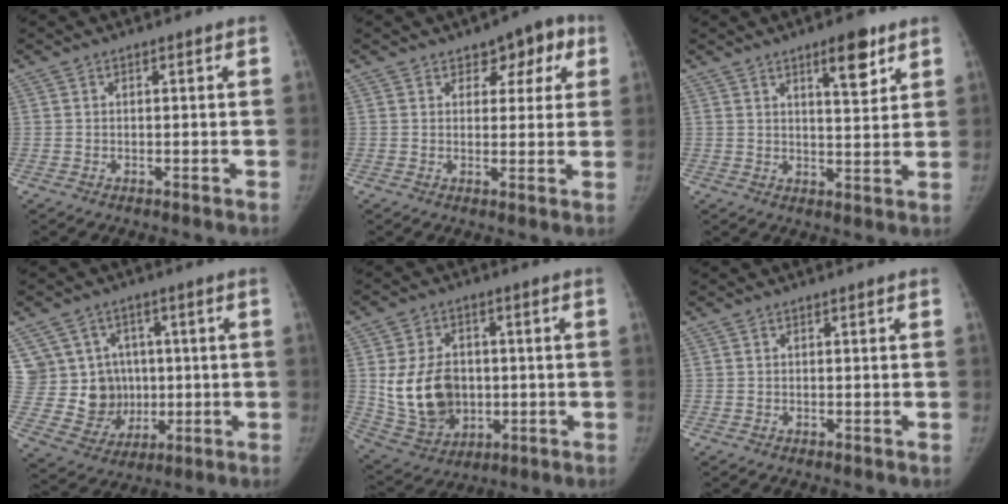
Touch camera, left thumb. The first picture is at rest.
{"total": 6.6, "force": [3.2, 4.1, 4.0], "torque": [-0.006, -0.007, 0.036]}
{"total": 7.3, "force": [4.4, 2.2, 5.4], "torque": [-0.063, -0.028, 0.065]}
{"total": 13.0, "force": [2.0, 12.0, 4.7], "torque": [-0.032, 0.009, 0.060]}
{"total": 14.6, "force": [0.0, 11.2, 9.3], "torque": [-0.133, -0.005, 0.020]}
{"total": 0.0}